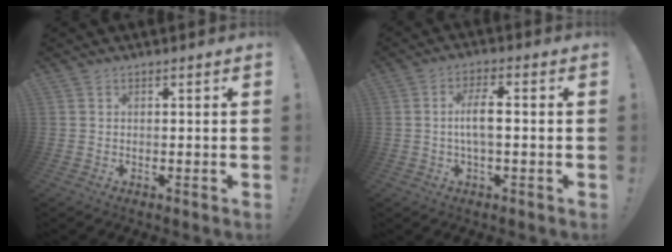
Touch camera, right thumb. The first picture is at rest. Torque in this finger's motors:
{"motor_torque": [-0.06, 0.29, -0.14, 0.26, 0.05]}